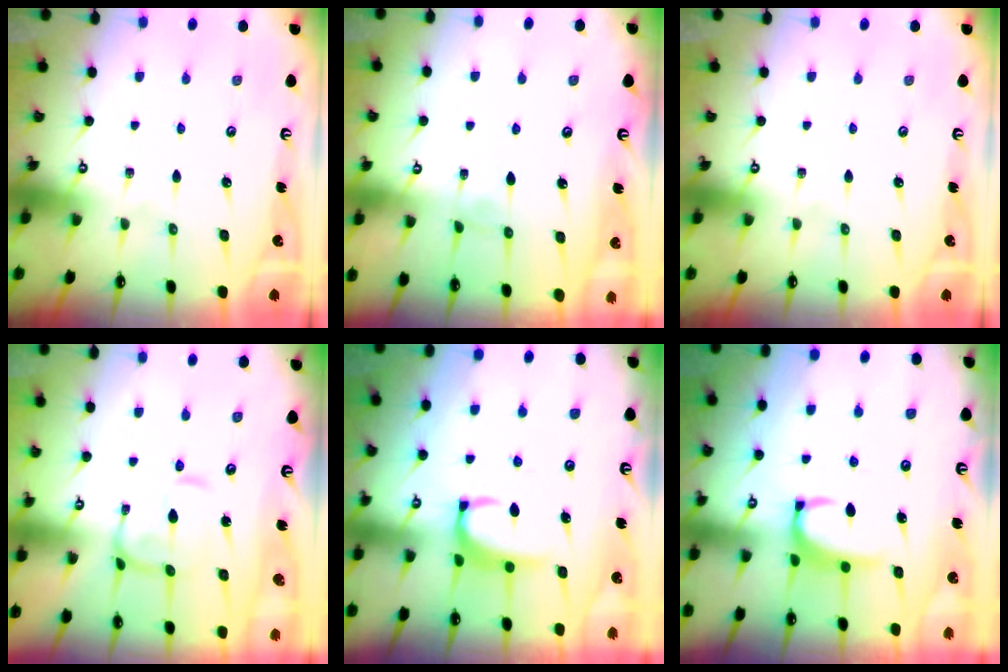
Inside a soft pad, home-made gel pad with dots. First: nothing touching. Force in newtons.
{"total": 1.4, "press": 1.3, "slide": 0.2}
{"total": 0.0}
{"total": 0.6, "press": 0.5, "slide": 0.4}
{"total": 2.3, "press": 2.2, "slide": 0.6}
{"total": 2.4, "press": 2.3, "slide": 0.6}